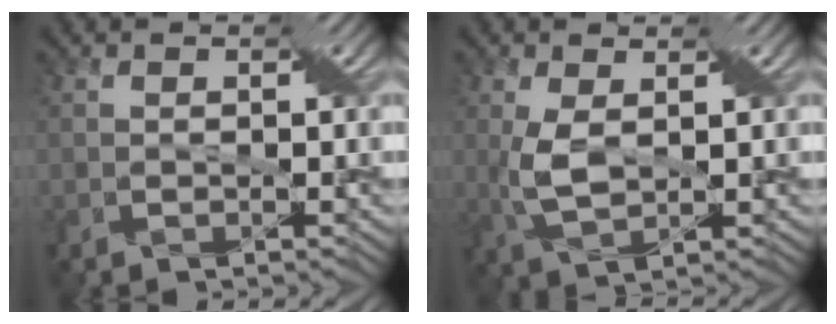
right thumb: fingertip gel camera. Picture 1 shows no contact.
{"total": 4.6, "force": [0.6, 2.1, 4.1], "torque": [-0.101, -0.001, 0.017]}